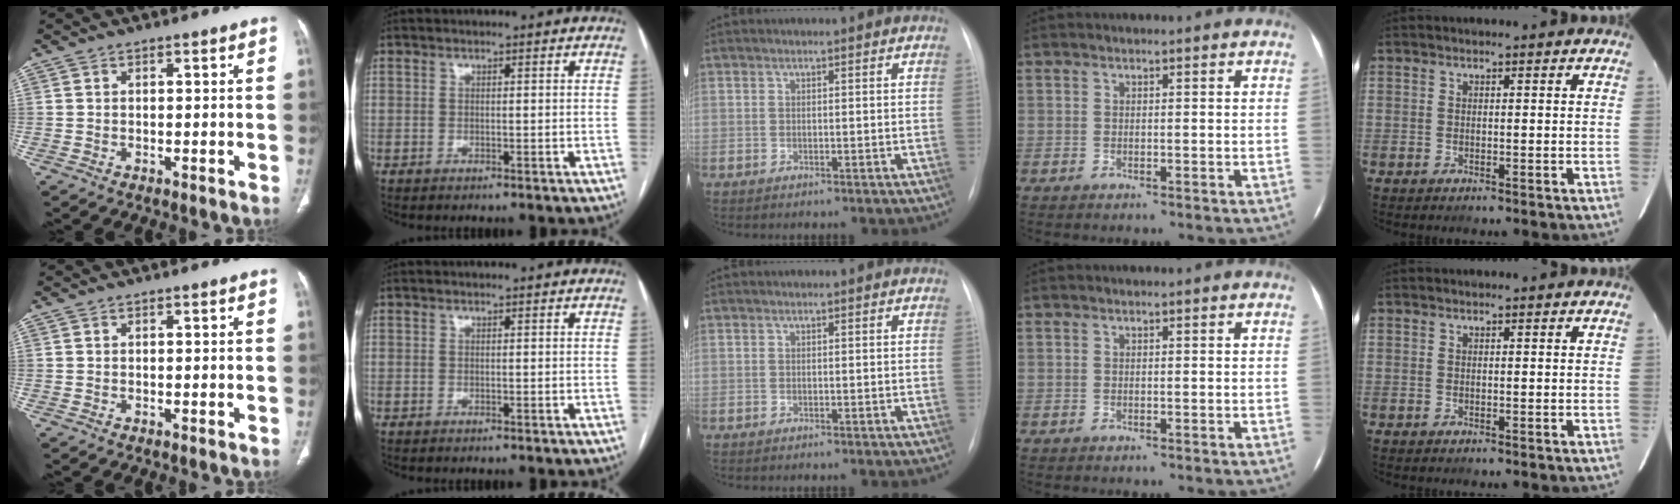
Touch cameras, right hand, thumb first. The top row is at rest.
{}